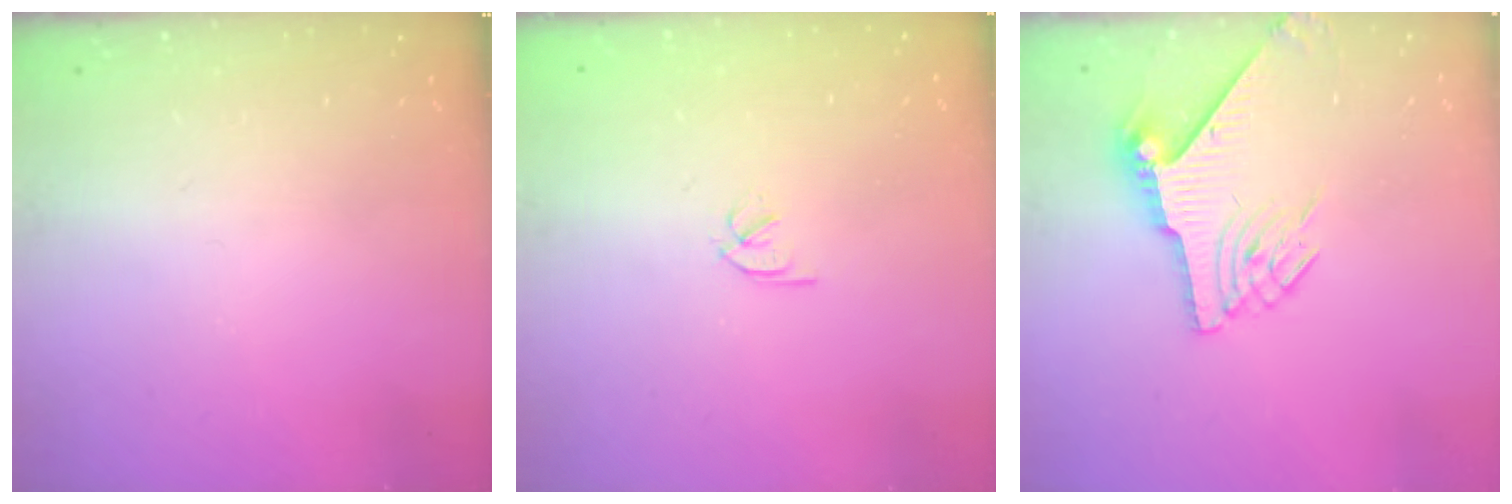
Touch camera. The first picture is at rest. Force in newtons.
{"total": 1.8, "press": 1.7, "slide": 0.5}
{"total": 7.4, "press": 7.4, "slide": 0.2}